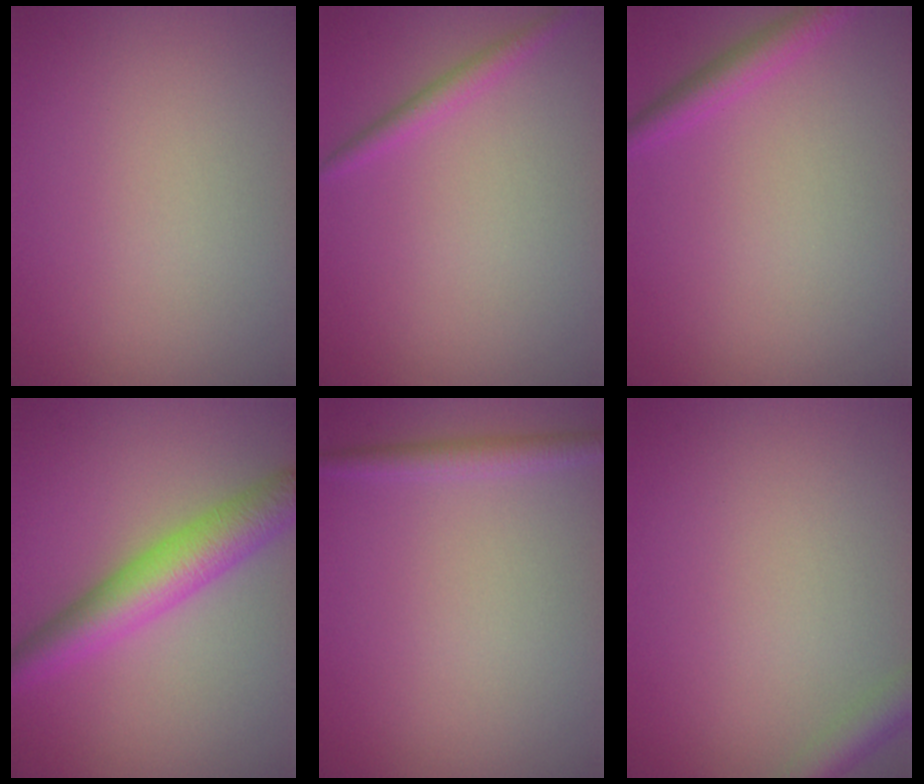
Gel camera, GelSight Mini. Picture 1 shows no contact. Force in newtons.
{"total": 1.5, "press": 1.5, "slide": 0.1}
{"total": 2.1, "press": 2.1, "slide": 0.1}
{"total": 5.7, "press": 5.7, "slide": 0.1}
{"total": 1.8, "press": 1.8, "slide": 0.1}
{"total": 2.3, "press": 2.3, "slide": 0.1}